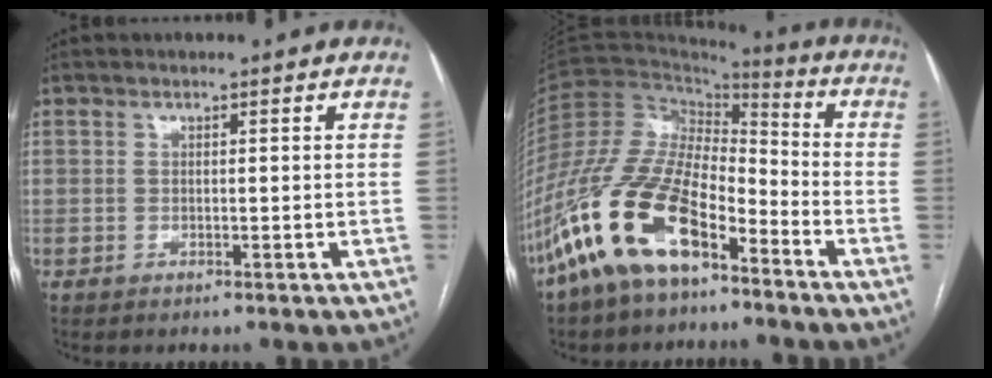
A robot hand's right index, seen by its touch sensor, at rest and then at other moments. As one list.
[{"total": 17.0, "force": [-10.2, 6.7, 11.9], "torque": [-0.254, 0.012, -0.195]}]